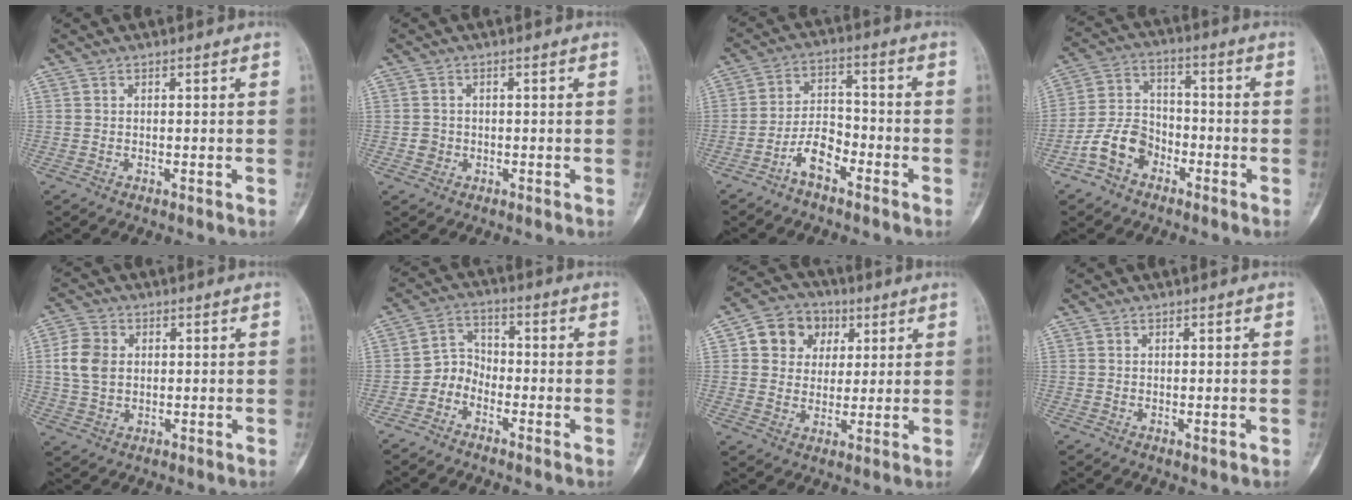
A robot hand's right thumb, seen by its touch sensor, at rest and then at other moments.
{"total": 1.6, "force": [-0.4, 1.5, 0.4], "torque": [0.000, 0.006, -0.006]}
{"total": 6.8, "force": [-4.2, 3.2, 4.2], "torque": [-0.070, 0.038, -0.084]}
{"total": 9.0, "force": [-4.7, 6.3, 4.4], "torque": [-0.072, 0.042, -0.097]}
{"total": 7.1, "force": [0.9, 5.4, 4.5], "torque": [-0.083, 0.003, 0.018]}
{"total": 4.6, "force": [-2.7, 3.5, 1.4], "torque": [-0.004, 0.029, -0.065]}
{"total": 10.0, "force": [3.3, 8.6, 3.9], "torque": [-0.026, -0.003, 0.050]}
{"total": 1.3, "force": [-0.3, 0.4, 1.2], "torque": [-0.017, -0.004, -0.002]}